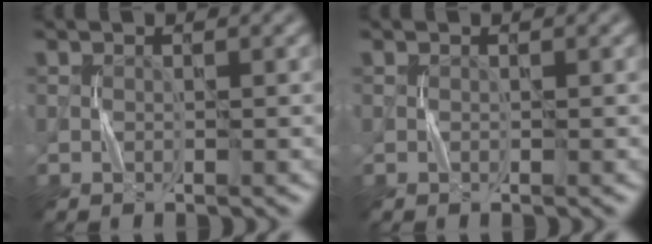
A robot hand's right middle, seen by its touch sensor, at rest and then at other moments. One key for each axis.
{"total": 0.0}